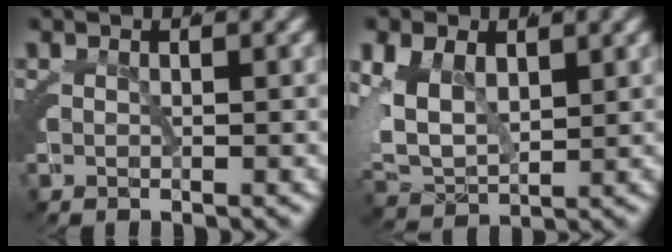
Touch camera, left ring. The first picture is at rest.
{"total": 9.3, "force": [0.4, 7.7, 5.3], "torque": [-0.146, -0.022, 0.011]}